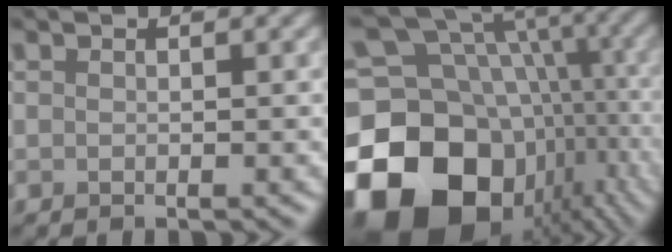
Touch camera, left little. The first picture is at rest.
{"total": 21.5, "force": [-7.4, 16.2, 12.1], "torque": [-0.229, -0.018, -0.108]}